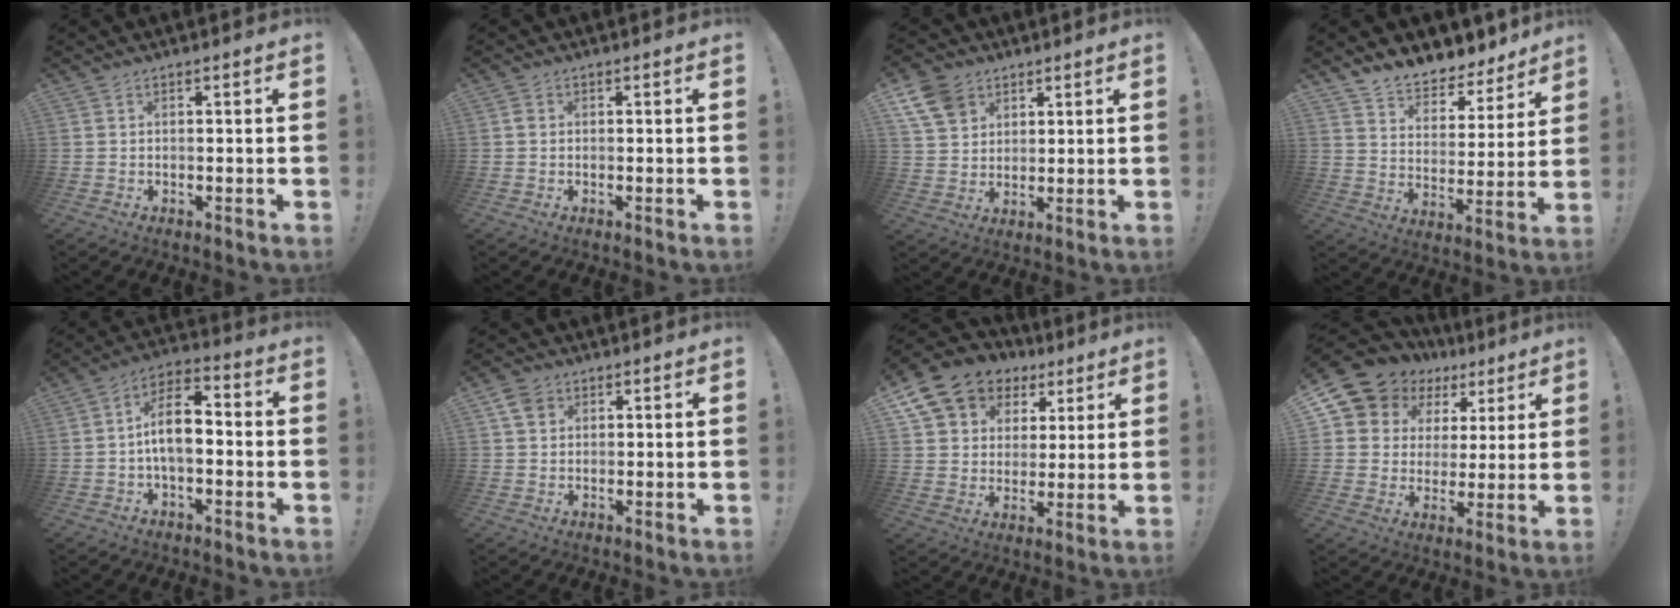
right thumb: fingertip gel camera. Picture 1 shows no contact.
{"total": 1.2, "force": [0.0, 1.1, 0.5], "torque": [-0.014, 0.007, 0.001]}
{"total": 10.5, "force": [5.7, 7.9, 3.9], "torque": [-0.075, -0.023, 0.117]}
{"total": 8.7, "force": [8.1, 2.9, 1.2], "torque": [-0.030, -0.077, 0.148]}
{"total": 10.6, "force": [-0.9, 5.4, 9.0], "torque": [-0.167, 0.014, -0.013]}
{"total": 4.5, "force": [2.2, 3.5, 1.9], "torque": [-0.036, 0.001, 0.043]}
{"total": 12.9, "force": [8.2, 9.1, 4.0], "torque": [-0.076, -0.057, 0.165]}
{"total": 9.9, "force": [6.6, 7.1, 2.0], "torque": [-0.046, -0.055, 0.131]}